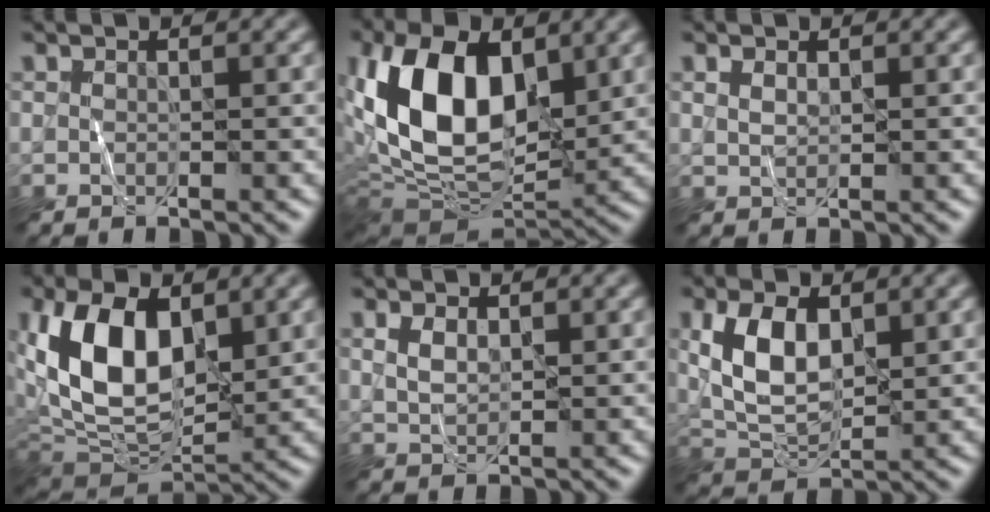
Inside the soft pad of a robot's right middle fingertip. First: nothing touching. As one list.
[{"total": 12.9, "force": [2.2, 8.1, 9.8], "torque": [-0.181, -0.003, 0.033]}, {"total": 1.0, "force": [0.6, 0.5, 0.7], "torque": [-0.016, 0.000, 0.014]}, {"total": 11.7, "force": [2.6, 7.0, 9.0], "torque": [-0.185, 0.000, 0.044]}, {"total": 1.8, "force": [0.8, 1.1, 1.2], "torque": [-0.028, 0.000, 0.018]}, {"total": 6.6, "force": [1.5, 3.8, 5.2], "torque": [-0.111, 0.003, 0.032]}]